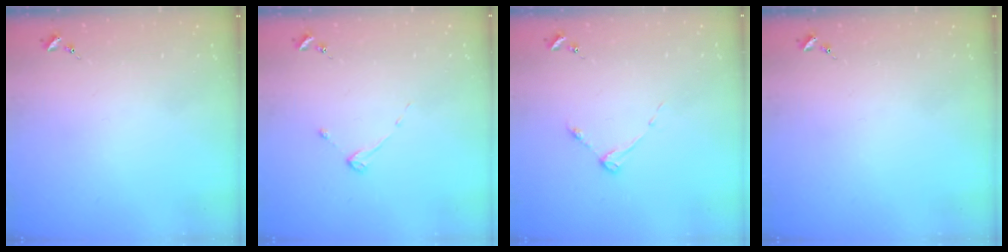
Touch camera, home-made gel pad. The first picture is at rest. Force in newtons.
{"total": 2.7, "press": 2.7, "slide": 0.3}
{"total": 3.7, "press": 3.7, "slide": 0.5}
{"total": 0.0}